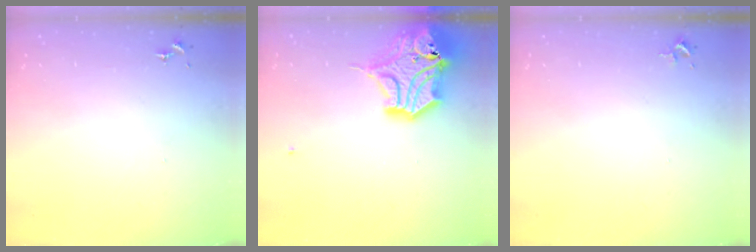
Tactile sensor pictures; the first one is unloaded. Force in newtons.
{"total": 18.5, "press": 18.3, "slide": 2.6}
{"total": 2.4, "press": 2.4, "slide": 0.3}